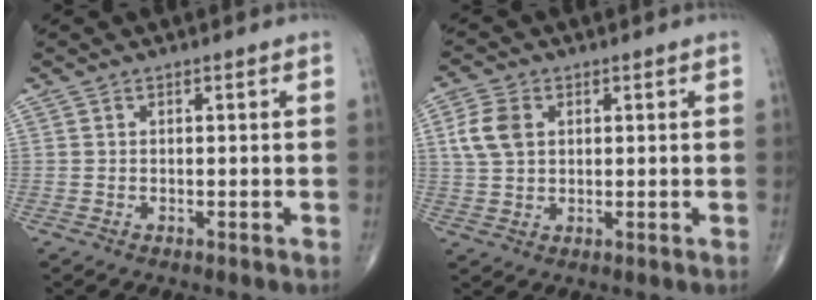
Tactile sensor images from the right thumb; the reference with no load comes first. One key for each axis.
{"total": 6.1, "fx": 1.6, "fy": 4.3, "fz": 4.1, "tx": -0.084, "ty": 0.004, "tz": 0.030}